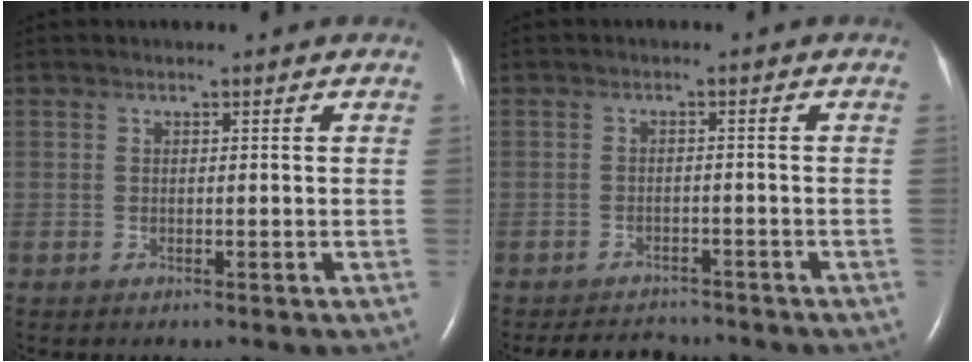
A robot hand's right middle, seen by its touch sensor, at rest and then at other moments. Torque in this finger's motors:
{"motor_torque": [0.05, -0.06, 0.02, 0.01]}